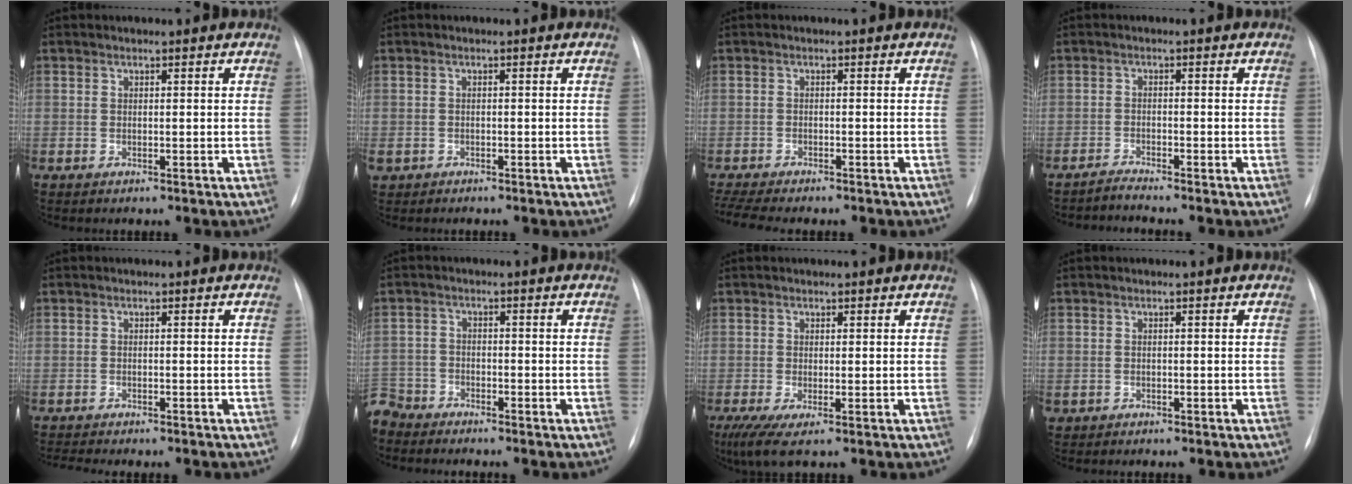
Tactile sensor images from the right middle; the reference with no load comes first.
{"total": 2.7, "force": [-1.8, 1.9, 0.8], "torque": [-0.019, -0.002, -0.028]}
{"total": 6.7, "force": [-5.9, 0.9, 3.2], "torque": [-0.057, -0.003, -0.089]}
{"total": 1.9, "force": [-1.7, -0.7, -0.2], "torque": [0.001, -0.010, -0.033]}
{"total": 4.9, "force": [-4.4, 0.4, 2.0], "torque": [-0.020, -0.001, -0.059]}
{"total": 5.8, "force": [-5.4, 2.0, 0.0], "torque": [0.005, -0.009, -0.108]}
{"total": 3.8, "force": [-1.5, 0.8, 3.4], "torque": [-0.067, -0.014, -0.023]}
{"total": 0.7, "force": [-0.5, 0.5, 0.1], "torque": [-0.008, 0.003, -0.006]}